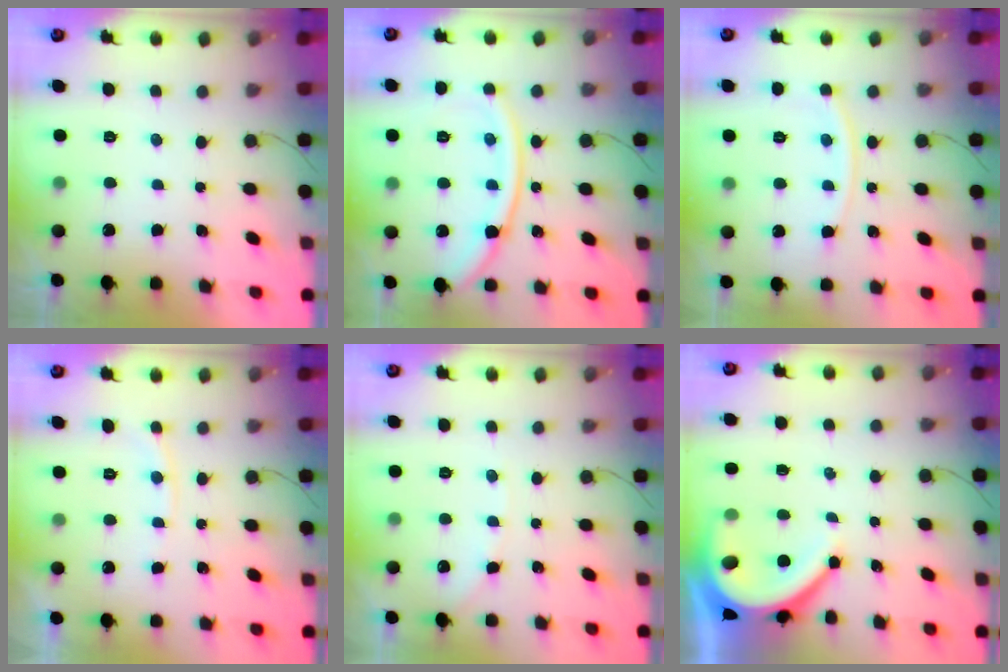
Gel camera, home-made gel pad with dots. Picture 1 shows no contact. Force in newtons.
{"total": 12.6, "press": 12.5, "slide": 1.5}
{"total": 8.6, "press": 8.5, "slide": 1.1}
{"total": 5.9, "press": 5.8, "slide": 0.9}
{"total": 4.4, "press": 4.4, "slide": 0.6}
{"total": 8.8, "press": 8.7, "slide": 1.2}